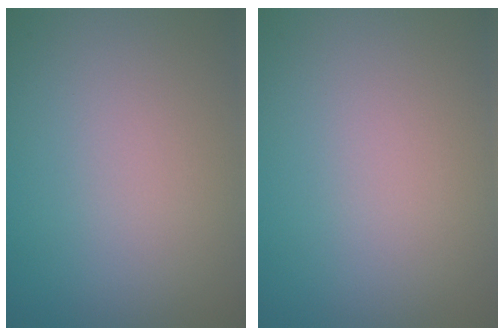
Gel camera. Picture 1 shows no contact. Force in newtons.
{"total": 0.0}